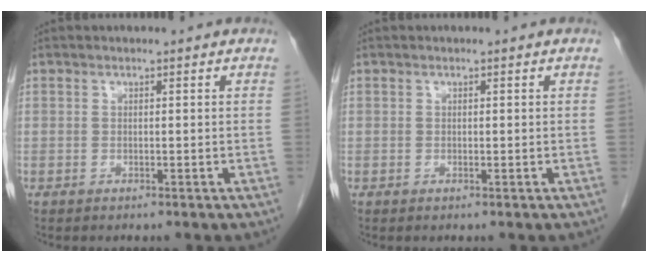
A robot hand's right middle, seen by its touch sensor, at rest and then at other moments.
{"total": 0.0}